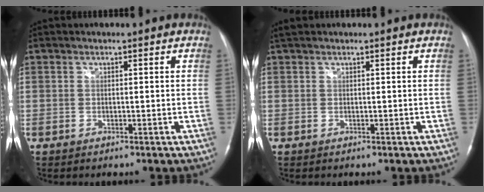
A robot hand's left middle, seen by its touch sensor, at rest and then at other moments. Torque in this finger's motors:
{"motor_torque": [0.25, -0.15, -0.07, 0.02]}